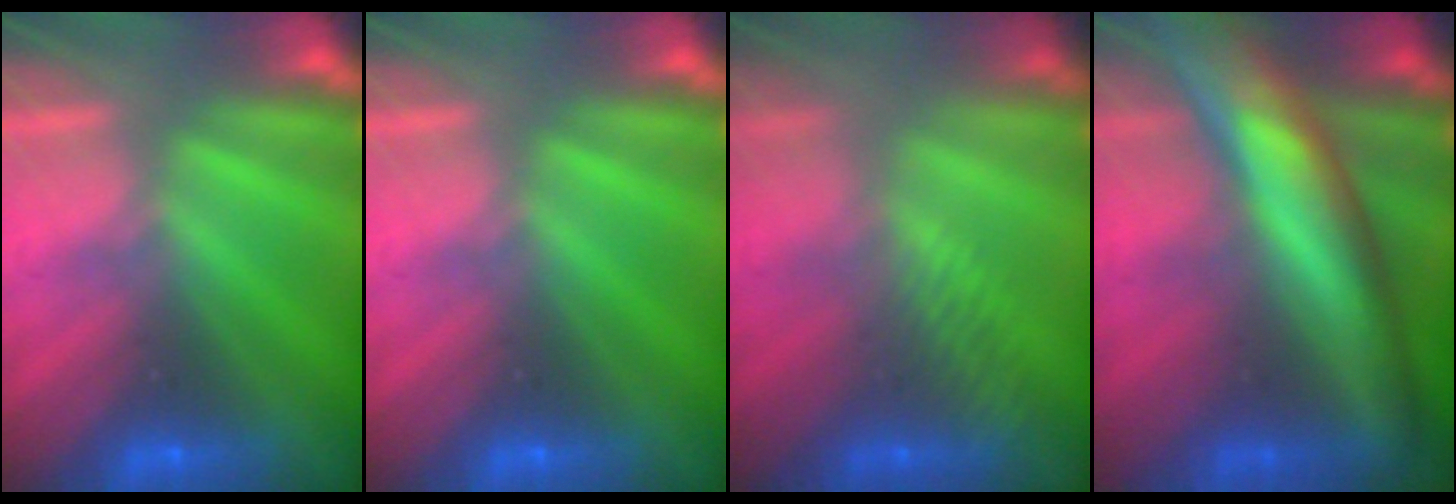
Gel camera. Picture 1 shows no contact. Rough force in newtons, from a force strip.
{"total": 0.0}
{"total": 2.9}
{"total": 6.5}